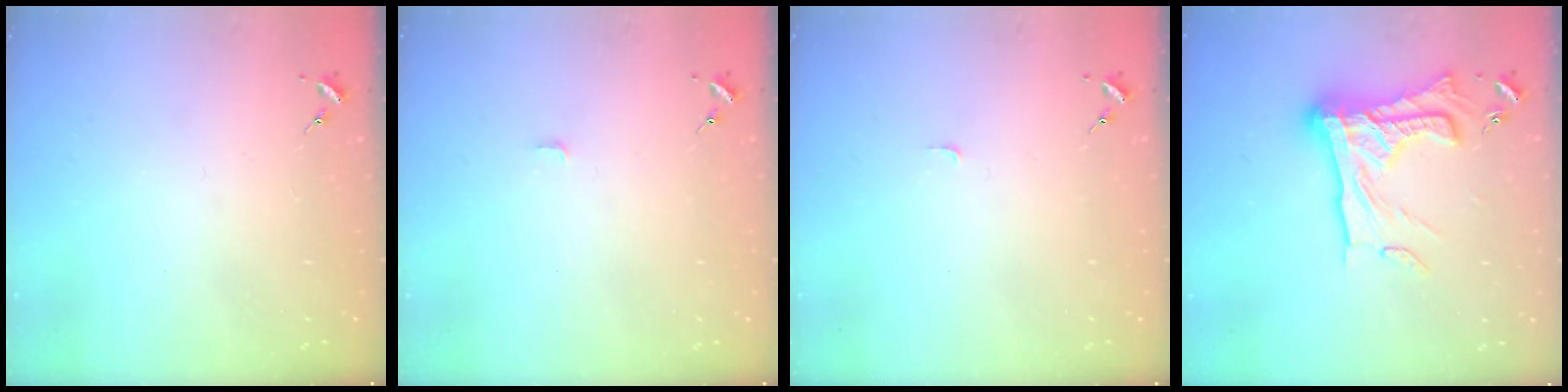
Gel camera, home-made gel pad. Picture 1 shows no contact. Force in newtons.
{"total": 2.8, "press": 2.8, "slide": 0.2}
{"total": 2.5, "press": 2.5, "slide": 0.3}
{"total": 24.7, "press": 24.6, "slide": 2.0}